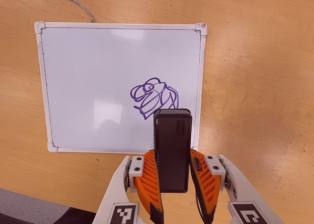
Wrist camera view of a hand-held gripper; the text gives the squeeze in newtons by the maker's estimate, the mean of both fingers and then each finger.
{"total": 5.6, "left": 4.1, "right": 7.1}